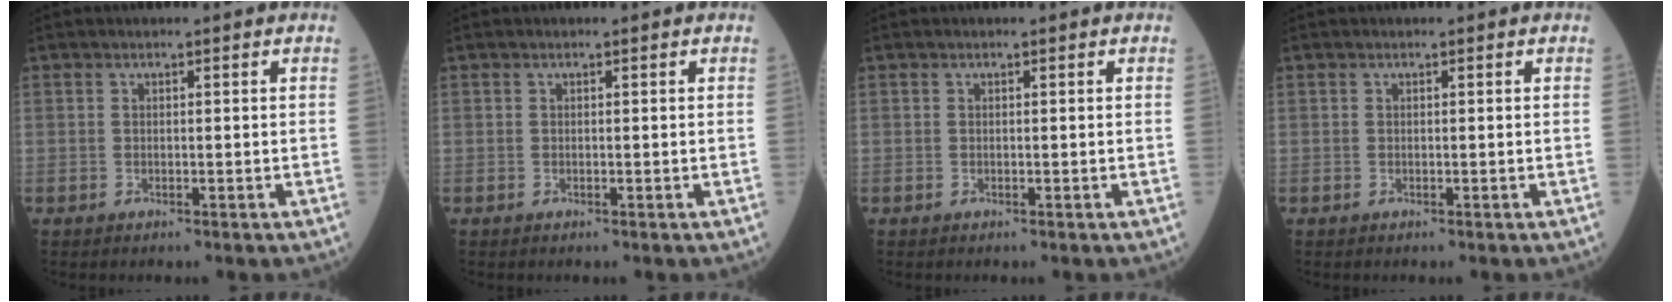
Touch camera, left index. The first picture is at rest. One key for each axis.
{"total": 0.0}
{"total": 0.0}
{"total": 0.0}